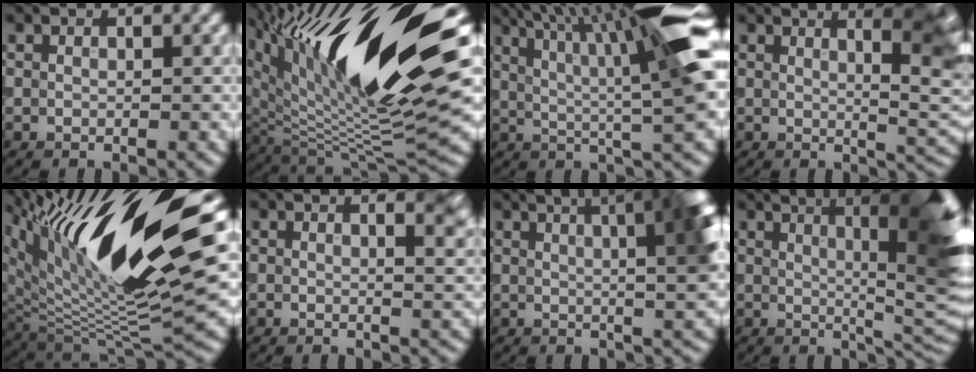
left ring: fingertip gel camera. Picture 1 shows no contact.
{"total": 17.4, "force": [7.5, 5.5, 14.7], "torque": [-0.260, 0.001, 0.131]}
{"total": 11.9, "force": [4.1, 2.1, 11.0], "torque": [-0.167, 0.018, 0.066]}
{"total": 9.4, "force": [3.8, 3.2, 7.9], "torque": [-0.045, 0.028, 0.035]}
{"total": 15.6, "force": [6.6, 4.8, 13.3], "torque": [-0.250, 0.002, 0.121]}
{"total": 4.1, "force": [2.3, 1.5, 3.0], "torque": [-0.014, 0.011, 0.021]}
{"total": 13.3, "force": [5.3, 5.6, 10.9], "torque": [-0.095, 0.074, 0.042]}
{"total": 14.1, "force": [5.1, 4.0, 12.6], "torque": [-0.130, 0.034, 0.058]}